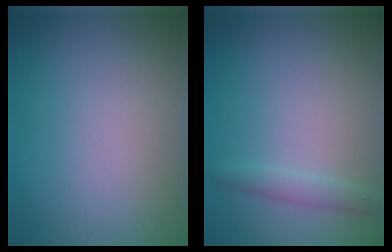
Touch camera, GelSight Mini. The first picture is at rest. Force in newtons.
{"total": 1.5, "press": 1.5, "slide": 0.0}